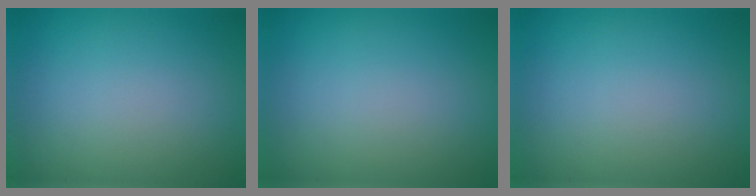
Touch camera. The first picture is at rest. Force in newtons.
{"total": 0.0}
{"total": 0.0}